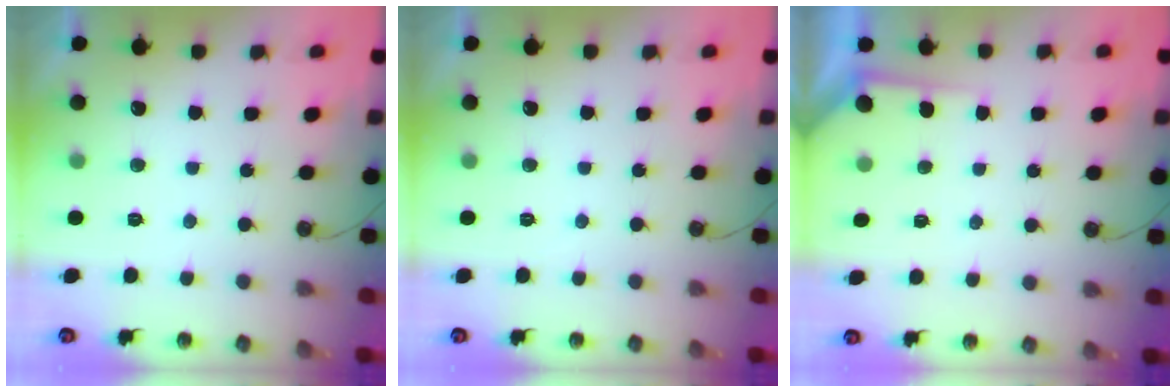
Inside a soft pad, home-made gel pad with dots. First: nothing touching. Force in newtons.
{"total": 0.0}
{"total": 2.5, "press": 2.4, "slide": 0.4}